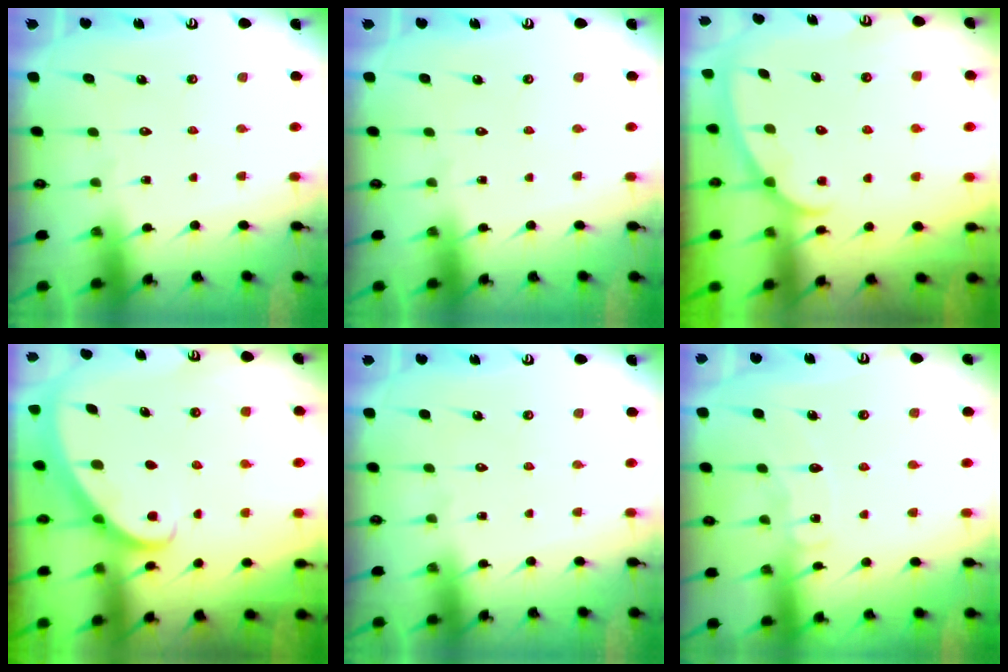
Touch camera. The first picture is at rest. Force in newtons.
{"total": 0.0}
{"total": 1.4, "press": 1.4, "slide": 0.2}
{"total": 2.8, "press": 2.8, "slide": 0.2}
{"total": 0.0}
{"total": 7.1, "press": 7.0, "slide": 0.7}